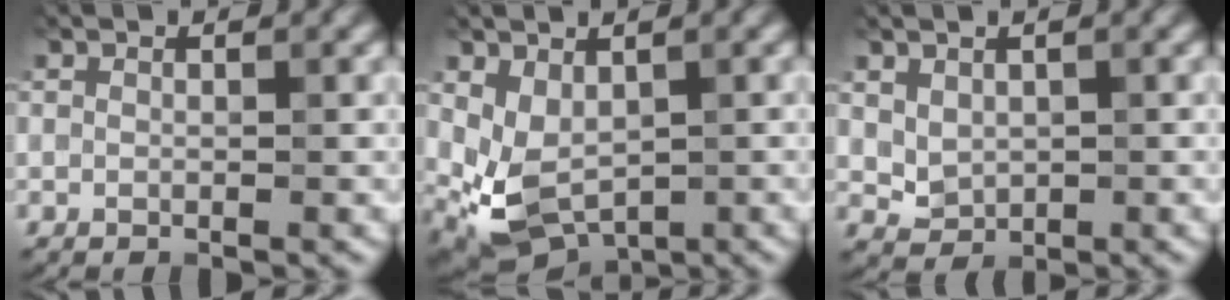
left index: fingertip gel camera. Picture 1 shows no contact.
{"total": 3.5, "force": [0.1, 2.4, 2.6], "torque": [-0.066, -0.017, 0.016]}
{"total": 1.3, "force": [0.1, 1.1, 0.7], "torque": [-0.021, -0.003, 0.016]}